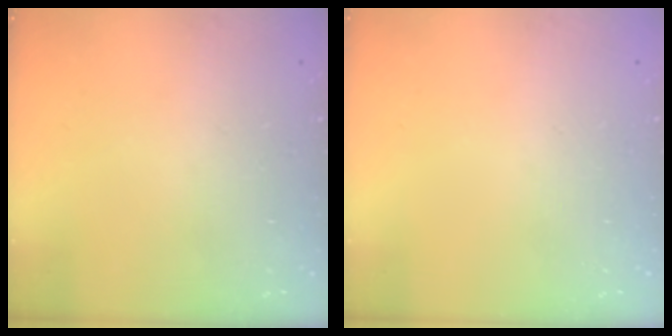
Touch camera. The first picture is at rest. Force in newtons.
{"total": 0.0}